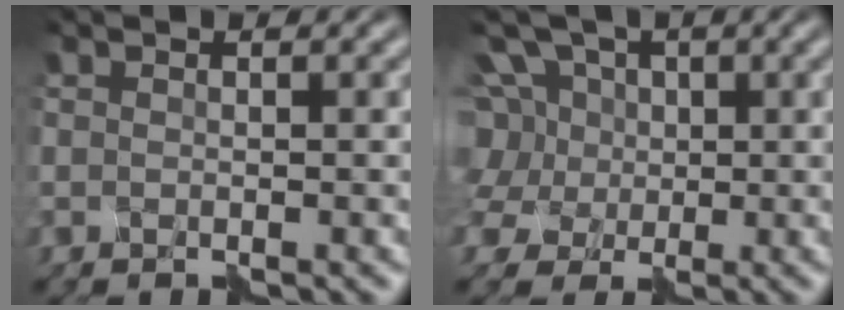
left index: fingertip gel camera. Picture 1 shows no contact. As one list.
[{"total": 9.2, "force": [3.0, 7.6, 4.2], "torque": [-0.069, 0.046, 0.022]}]